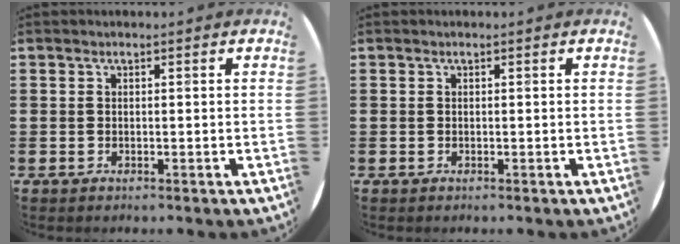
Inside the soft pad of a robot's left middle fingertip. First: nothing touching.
{"total": 0.0}